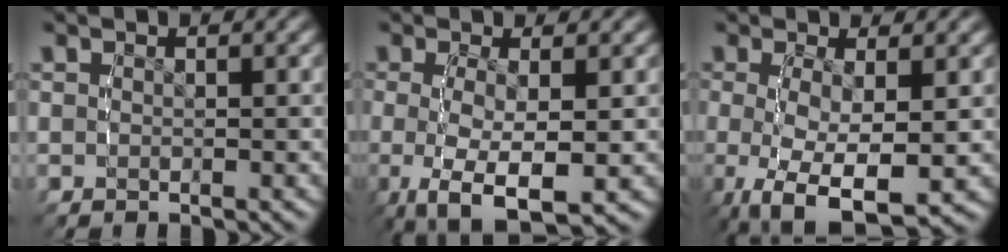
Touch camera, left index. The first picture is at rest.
{"total": 7.6, "force": [-3.3, 3.6, 5.9], "torque": [-0.147, -0.051, -0.022]}
{"total": 8.3, "force": [-3.6, 4.3, 6.1], "torque": [-0.155, -0.059, -0.025]}